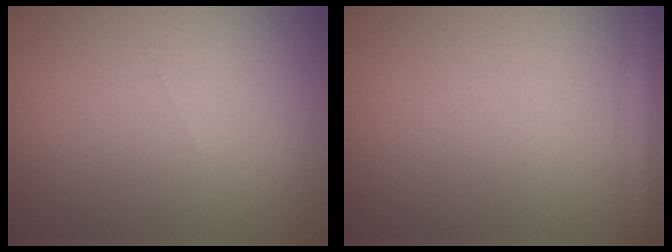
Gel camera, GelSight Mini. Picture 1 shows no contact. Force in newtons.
{"total": 2.1, "press": 2.1, "slide": 0.1}